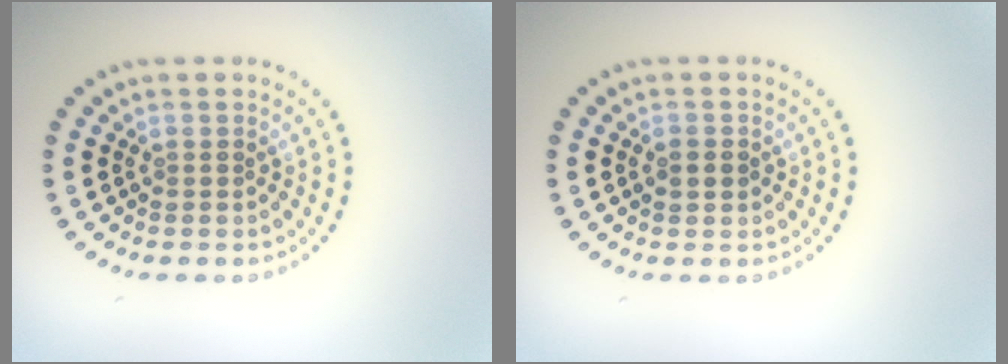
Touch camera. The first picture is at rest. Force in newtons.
{"total": 1.3, "press": 1.3, "slide": 0.3}